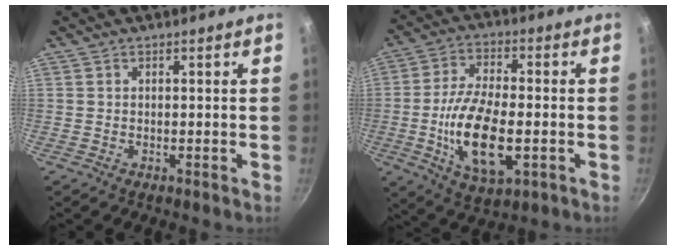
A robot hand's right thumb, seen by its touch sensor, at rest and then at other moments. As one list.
[{"total": 15.6, "force": [-3.1, 7.1, 13.5], "torque": [-0.247, 0.003, -0.049]}]